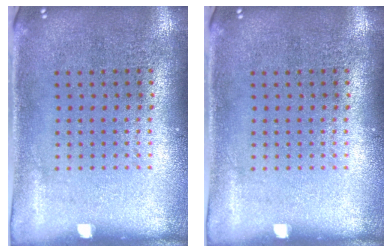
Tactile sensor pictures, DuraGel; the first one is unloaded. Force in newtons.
{"total": 0.0}